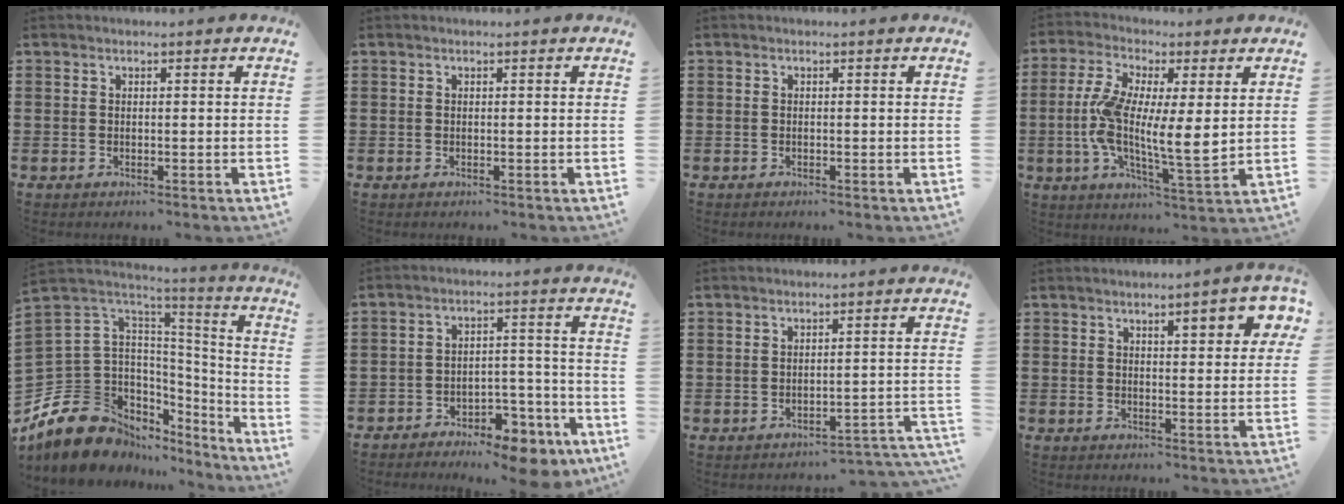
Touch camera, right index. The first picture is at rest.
{"total": 0.0}
{"total": 0.0}
{"total": 10.0, "force": [0.7, 3.1, 9.5], "torque": [-0.192, -0.005, 0.010]}
{"total": 12.7, "force": [-8.2, 8.3, 5.0], "torque": [-0.156, -0.013, -0.153]}
{"total": 6.4, "force": [-5.8, 1.9, 1.9], "torque": [-0.025, 0.022, -0.108]}
{"total": 2.7, "force": [-2.7, 0.3, 0.4], "torque": [-0.012, 0.001, -0.059]}
{"total": 4.9, "force": [2.6, 1.3, 3.9], "torque": [-0.057, -0.005, 0.039]}